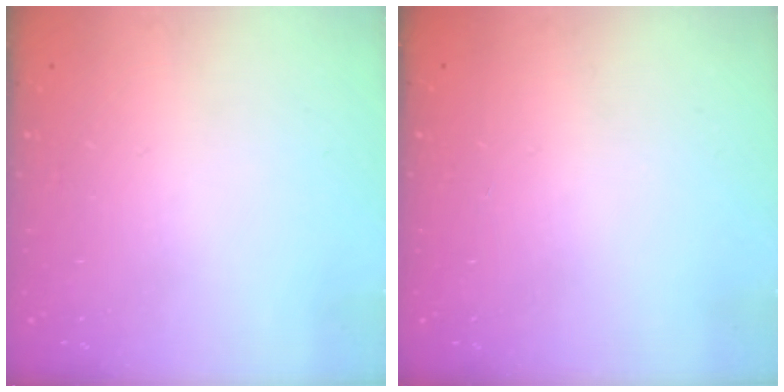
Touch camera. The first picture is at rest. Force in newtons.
{"total": 0.0}